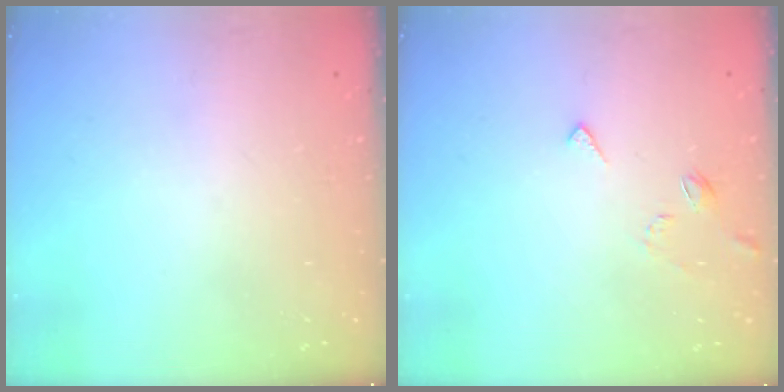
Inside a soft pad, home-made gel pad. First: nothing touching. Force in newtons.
{"total": 3.7, "press": 3.7, "slide": 0.7}